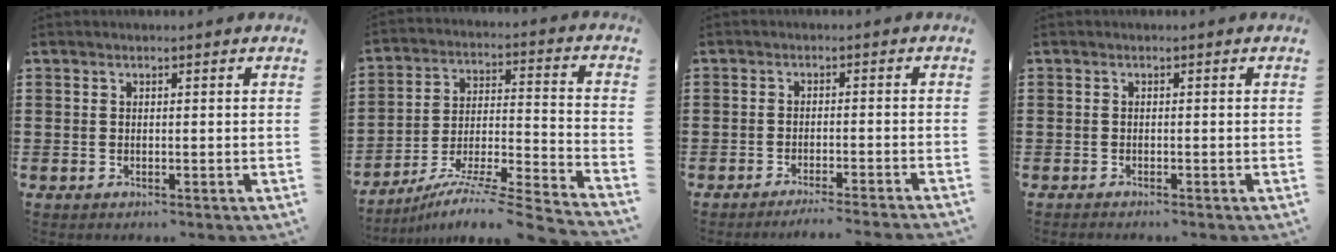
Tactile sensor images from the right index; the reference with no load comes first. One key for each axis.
{"total": 8.6, "fx": -7.5, "fy": -0.3, "fz": 4.3, "tx": -0.070, "ty": -0.004, "tz": -0.153}
{"total": 2.4, "fx": -2.3, "fy": -0.6, "fz": 0.7, "tx": -0.011, "ty": -0.001, "tz": -0.046}
{"total": 0.5, "fx": -0.5, "fy": -0.1, "fz": 0.0, "tx": -0.001, "ty": -0.002, "tz": -0.011}